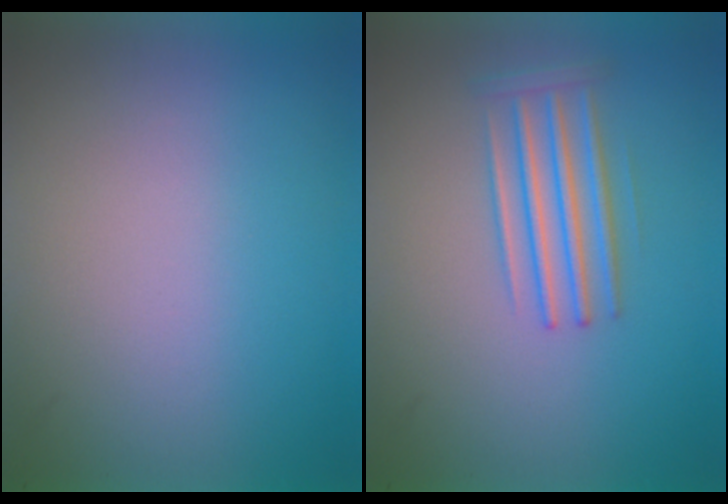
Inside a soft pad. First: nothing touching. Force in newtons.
{"total": 2.8}